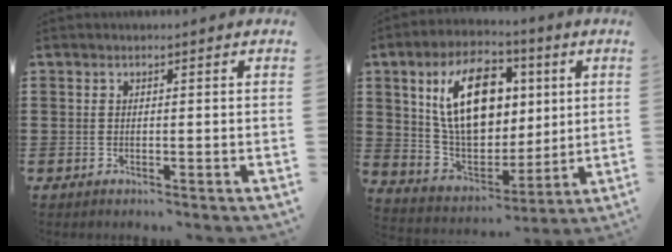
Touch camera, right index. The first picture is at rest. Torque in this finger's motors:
{"motor_torque": [2.14, 0.00, 1.05, 0.21]}